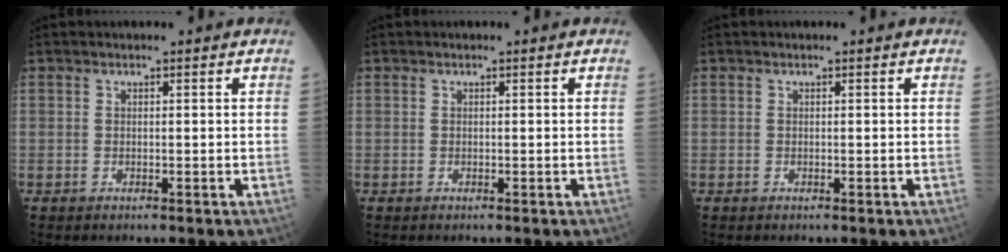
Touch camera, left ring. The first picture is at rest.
{"total": 0.0}
{"total": 0.0}